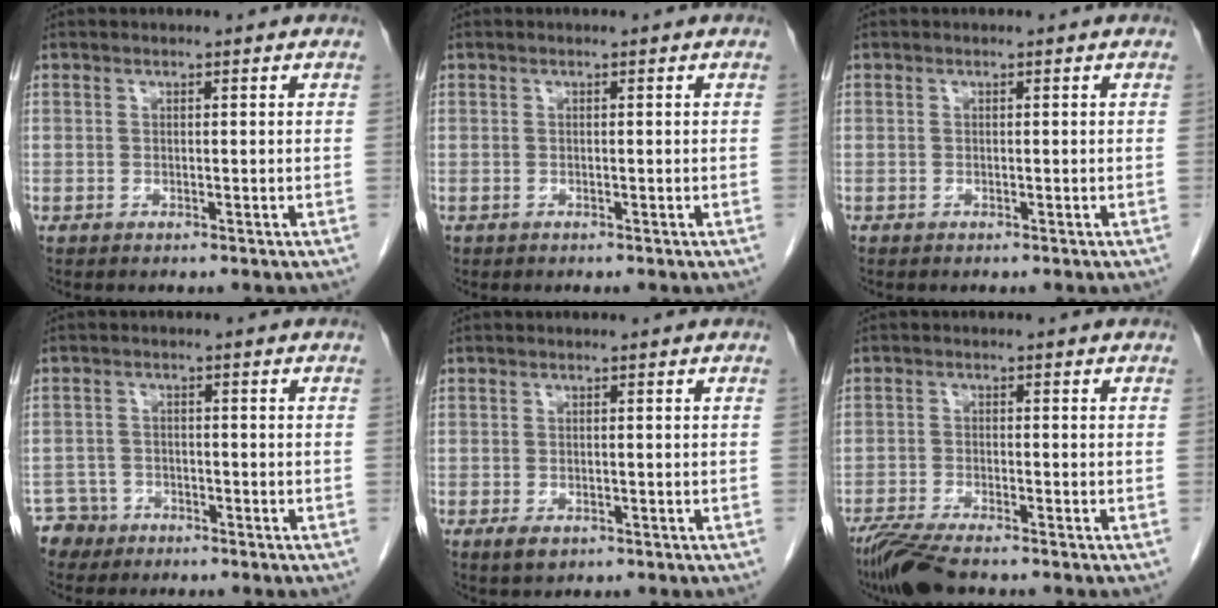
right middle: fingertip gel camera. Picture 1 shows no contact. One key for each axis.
{"total": 0.0}
{"total": 0.0}
{"total": 4.1, "fx": -2.9, "fy": 2.8, "fz": -0.5, "tx": 0.014, "ty": 0.007, "tz": -0.053}
{"total": 2.0, "fx": -1.1, "fy": 1.1, "fz": 1.3, "tx": -0.026, "ty": -0.002, "tz": -0.011}
{"total": 6.6, "fx": -5.5, "fy": 0.6, "fz": 3.7, "tx": -0.068, "ty": -0.020, "tz": -0.101}